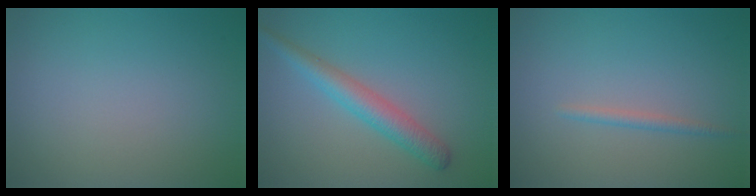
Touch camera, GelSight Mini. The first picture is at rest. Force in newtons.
{"total": 3.2, "press": 3.2, "slide": 0.2}
{"total": 1.0, "press": 1.0, "slide": 0.1}